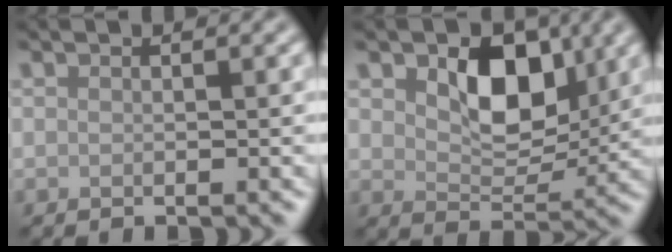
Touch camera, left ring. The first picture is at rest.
{"total": 5.9, "force": [1.9, 3.7, 4.2], "torque": [-0.069, -0.006, 0.028]}